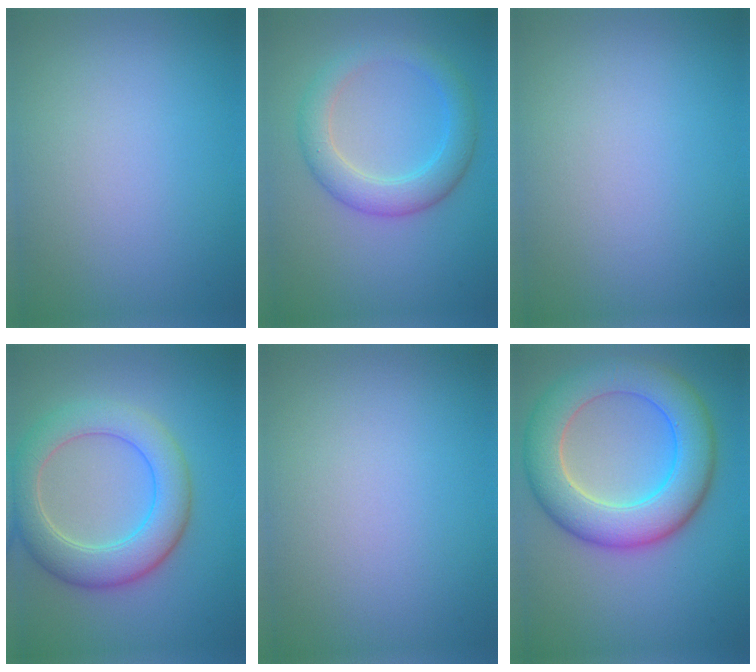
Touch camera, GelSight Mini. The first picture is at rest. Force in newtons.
{"total": 4.0, "press": 4.0, "slide": 0.2}
{"total": 0.0}
{"total": 6.2, "press": 6.2, "slide": 0.3}
{"total": 0.0}
{"total": 8.7, "press": 8.7, "slide": 0.5}